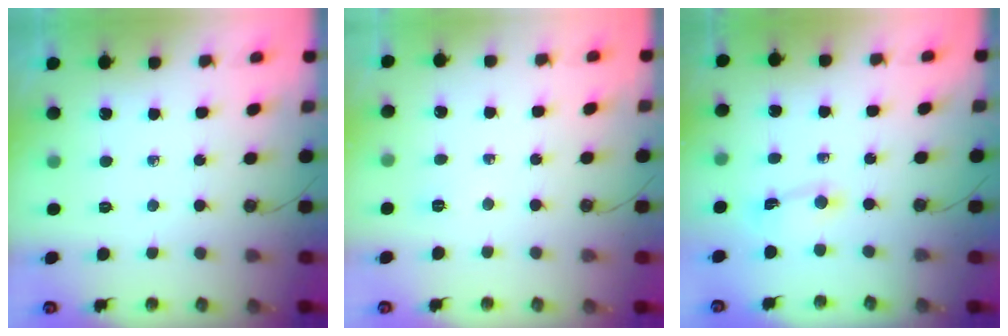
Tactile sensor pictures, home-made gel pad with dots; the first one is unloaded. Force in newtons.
{"total": 4.1, "press": 2.3, "slide": 3.4}
{"total": 1.9, "press": 1.9, "slide": 0.4}